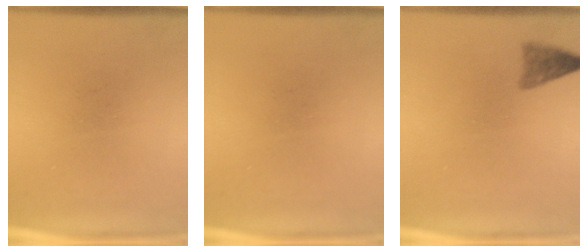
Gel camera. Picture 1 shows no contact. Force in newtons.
{"total": 0.0}
{"total": 2.4}